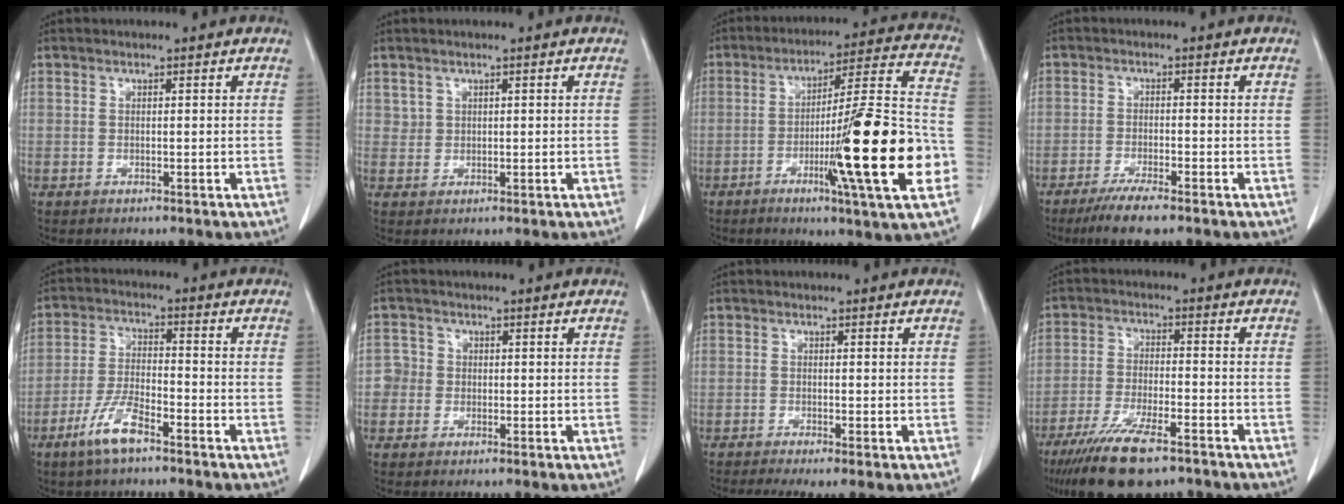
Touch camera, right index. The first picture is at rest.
{"total": 1.1, "force": [0.7, 0.9, 0.1], "torque": [0.004, 0.004, 0.012]}
{"total": 21.7, "force": [-6.0, -0.3, 20.8], "torque": [-0.288, -0.009, -0.095]}
{"total": 5.5, "force": [-4.0, 0.6, 3.7], "torque": [-0.071, -0.013, -0.070]}
{"total": 7.0, "force": [-4.6, 1.4, 5.0], "torque": [-0.108, -0.006, -0.091]}
{"total": 2.4, "force": [-0.6, 2.3, -0.1], "torque": [0.012, 0.009, -0.018]}
{"total": 4.8, "force": [-3.3, 0.5, 3.5], "torque": [-0.054, -0.013, -0.053]}
{"total": 12.5, "force": [-8.9, 2.8, 8.3], "torque": [-0.151, -0.028, -0.152]}